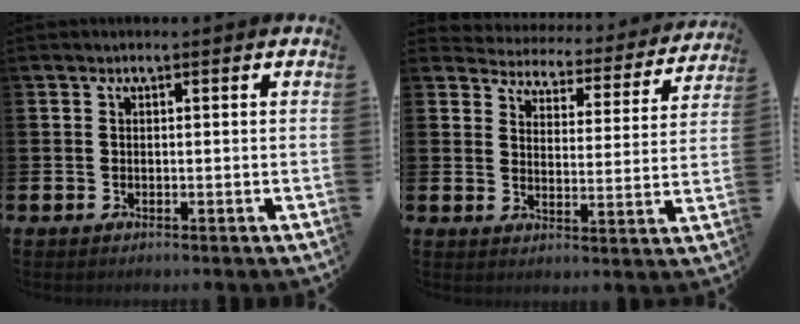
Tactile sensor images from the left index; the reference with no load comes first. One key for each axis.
{"total": 3.9, "fx": 3.8, "fy": 1.0, "fz": 0.3, "tx": -0.026, "ty": -0.039, "tz": 0.057}